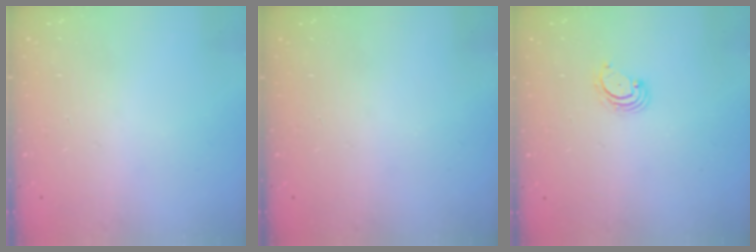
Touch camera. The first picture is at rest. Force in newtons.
{"total": 0.0}
{"total": 3.3, "press": 3.3, "slide": 0.6}